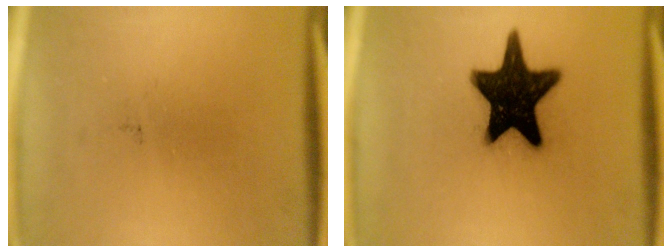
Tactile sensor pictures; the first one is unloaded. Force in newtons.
{"total": 18.7}